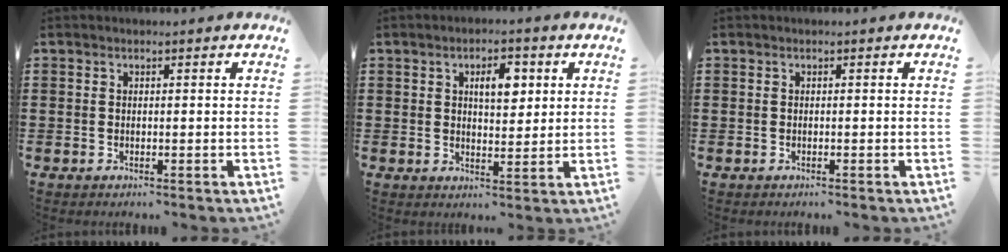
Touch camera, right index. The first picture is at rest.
{"total": 4.8, "force": [1.7, 2.1, 4.0], "torque": [-0.061, 0.000, 0.022]}
{"total": 0.0}